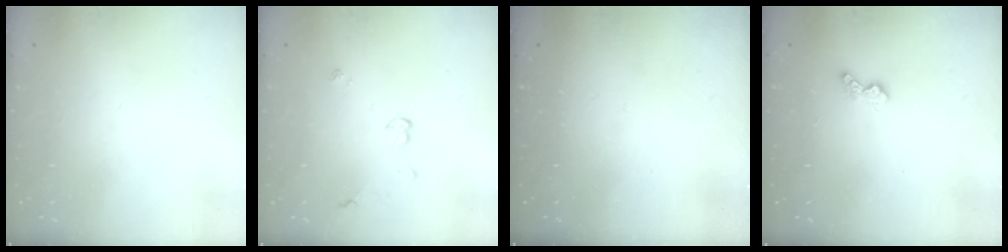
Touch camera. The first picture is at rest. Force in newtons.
{"total": 4.6, "press": 4.6, "slide": 0.6}
{"total": 0.0}
{"total": 3.6, "press": 3.5, "slide": 0.6}